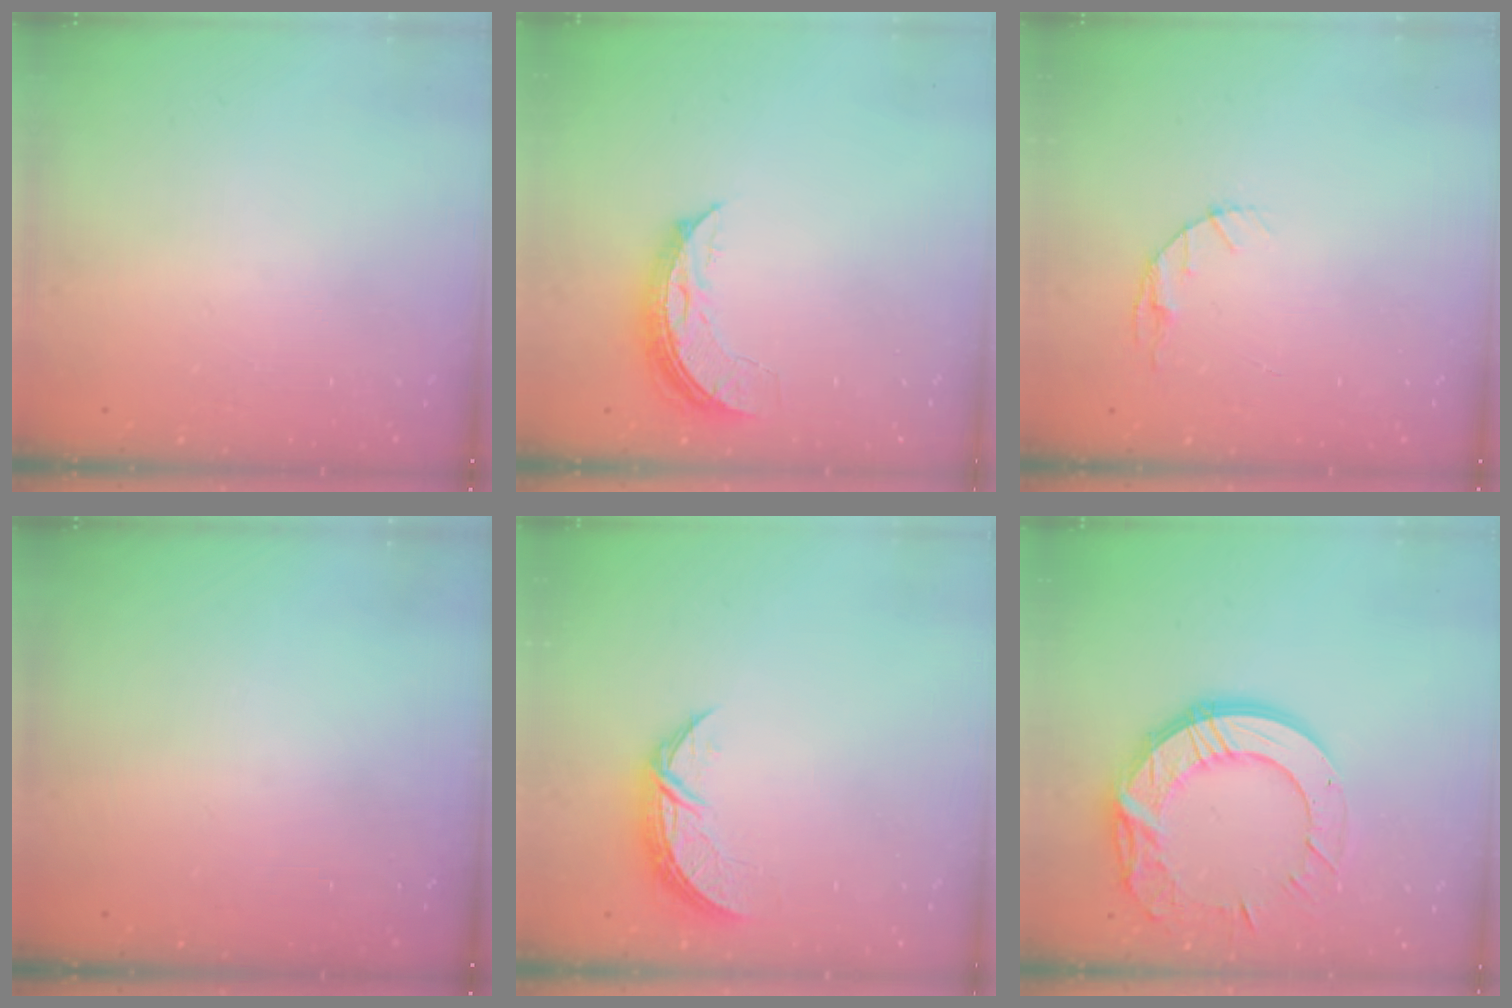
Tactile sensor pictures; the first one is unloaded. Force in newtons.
{"total": 7.4, "press": 7.4, "slide": 0.6}
{"total": 5.0, "press": 4.9, "slide": 0.6}
{"total": 0.0}
{"total": 7.3, "press": 7.3, "slide": 0.5}
{"total": 18.4, "press": 18.3, "slide": 1.1}